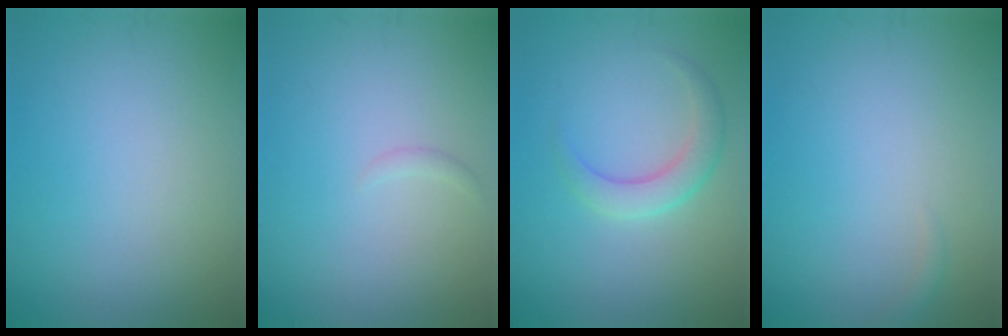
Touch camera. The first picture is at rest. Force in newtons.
{"total": 0.6, "press": 0.6, "slide": 0.1}
{"total": 2.8, "press": 2.8, "slide": 0.1}
{"total": 0.5, "press": 0.5, "slide": 0.0}